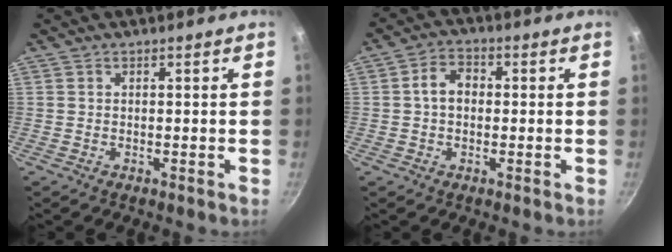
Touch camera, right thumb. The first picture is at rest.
{"total": 5.1, "force": [0.1, 3.8, 3.4], "torque": [-0.043, 0.016, -0.006]}